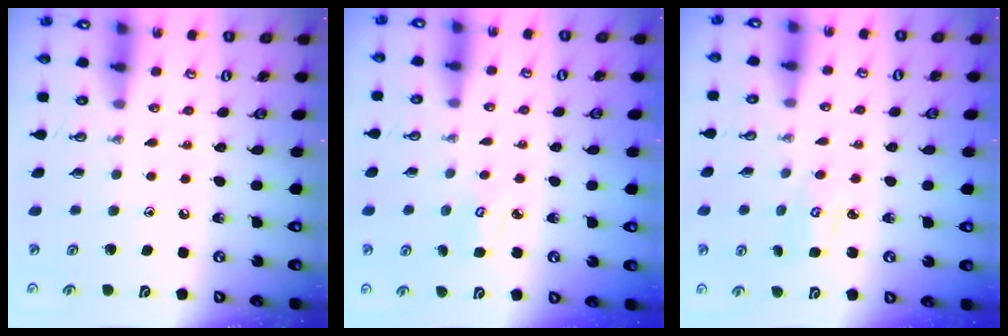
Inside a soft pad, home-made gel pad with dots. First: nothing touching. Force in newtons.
{"total": 4.2, "press": 4.2, "slide": 0.5}
{"total": 3.3, "press": 3.2, "slide": 0.4}